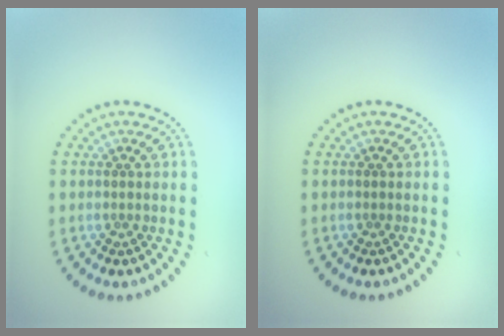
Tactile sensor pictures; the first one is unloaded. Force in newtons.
{"total": 0.0}